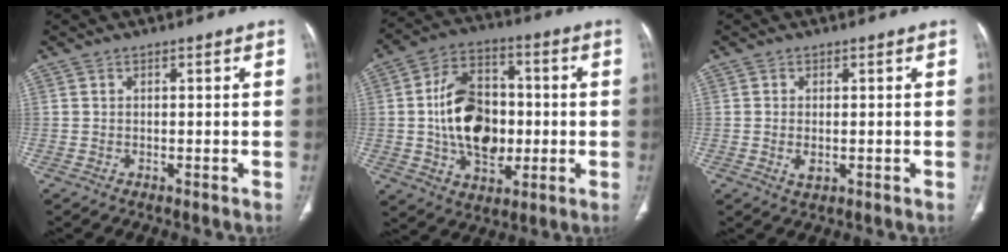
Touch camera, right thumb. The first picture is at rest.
{"total": 17.0, "force": [-0.6, 11.6, 12.4], "torque": [-0.182, 0.017, -0.005]}
{"total": 2.3, "force": [-0.3, 1.3, 1.8], "torque": [-0.039, -0.005, -0.004]}